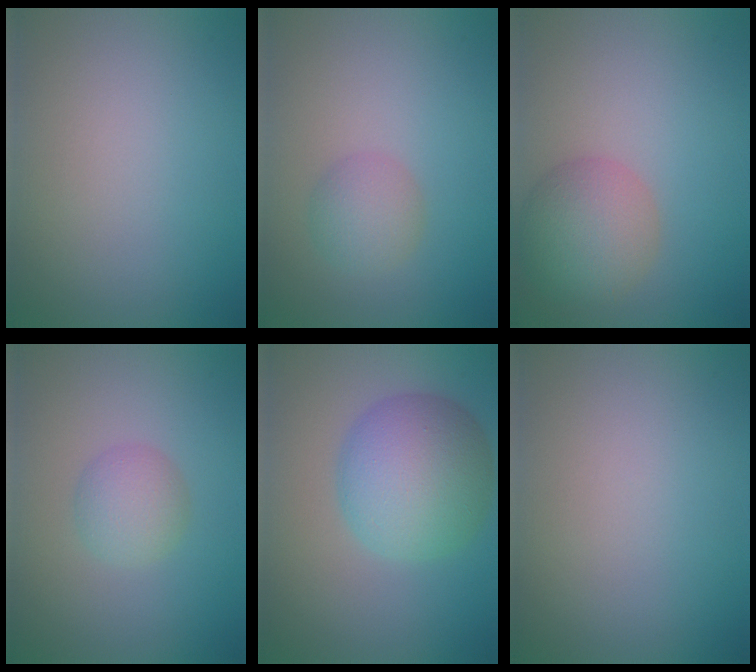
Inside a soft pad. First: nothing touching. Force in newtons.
{"total": 2.4, "press": 2.4, "slide": 0.1}
{"total": 4.9, "press": 4.9, "slide": 0.1}
{"total": 2.4, "press": 2.4, "slide": 0.1}
{"total": 7.8, "press": 7.8, "slide": 0.1}
{"total": 0.0}